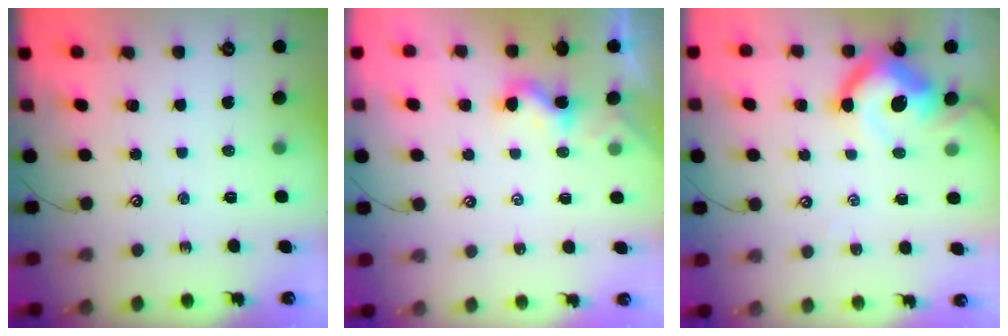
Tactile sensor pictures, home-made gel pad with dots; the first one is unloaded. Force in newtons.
{"total": 1.0, "press": 0.9, "slide": 0.5}
{"total": 10.9, "press": 10.8, "slide": 1.4}